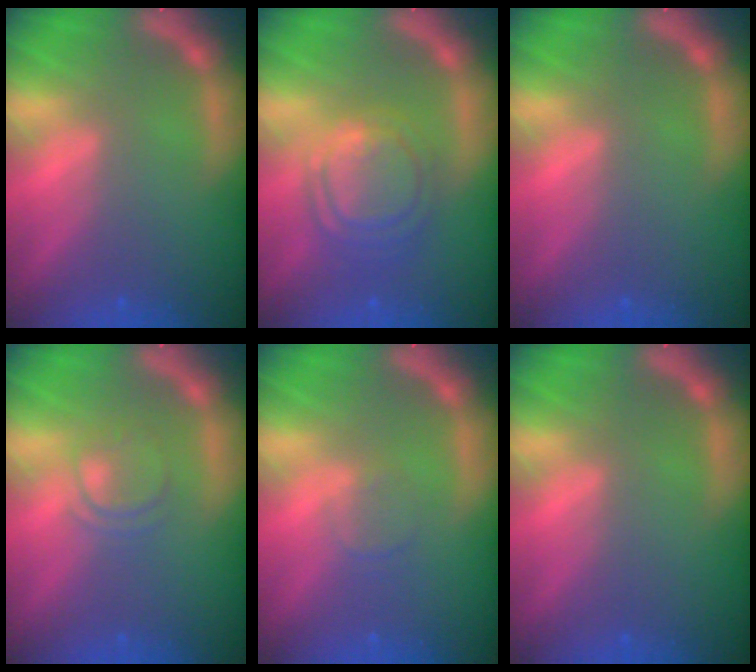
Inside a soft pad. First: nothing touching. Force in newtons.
{"total": 6.5}
{"total": 0.0}
{"total": 2.4}
{"total": 1.4}
{"total": 0.0}